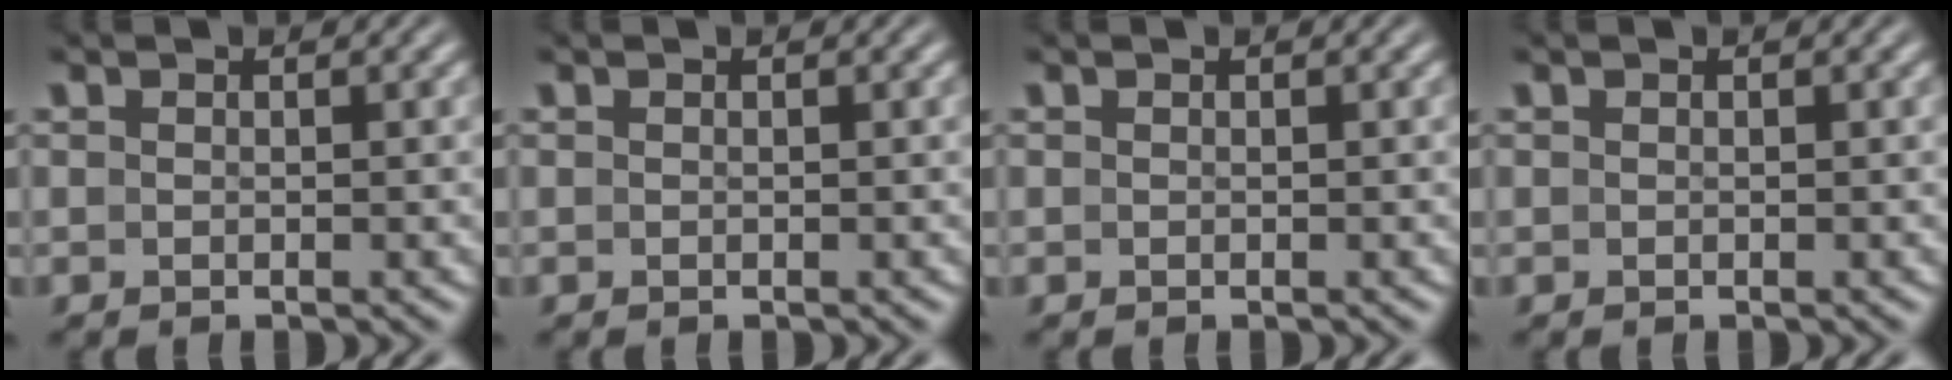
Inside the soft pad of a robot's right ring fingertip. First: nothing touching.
{"total": 0.0}
{"total": 0.0}
{"total": 0.0}